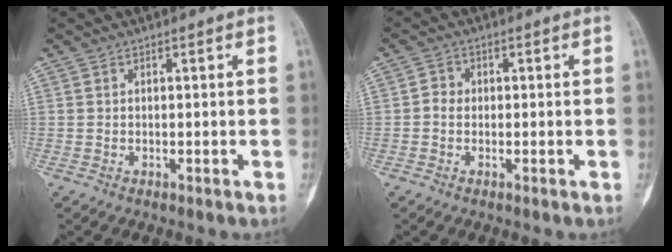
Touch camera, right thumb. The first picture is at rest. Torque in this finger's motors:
{"motor_torque": [-0.10, -0.06, 0.32, -0.02, -0.09]}